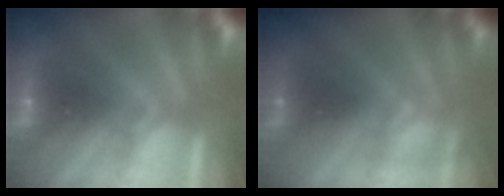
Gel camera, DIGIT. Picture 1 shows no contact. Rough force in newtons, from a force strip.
{"total": 2.6}